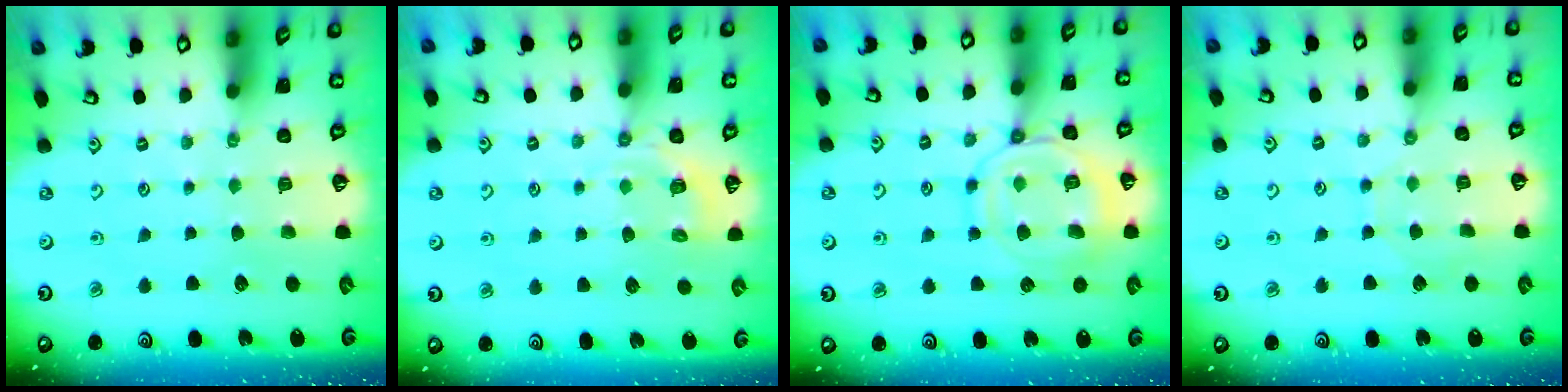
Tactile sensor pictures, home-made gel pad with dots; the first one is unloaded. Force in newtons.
{"total": 3.8, "press": 3.4, "slide": 1.6}
{"total": 13.7, "press": 13.7, "slide": 1.3}
{"total": 3.0, "press": 2.9, "slide": 0.4}